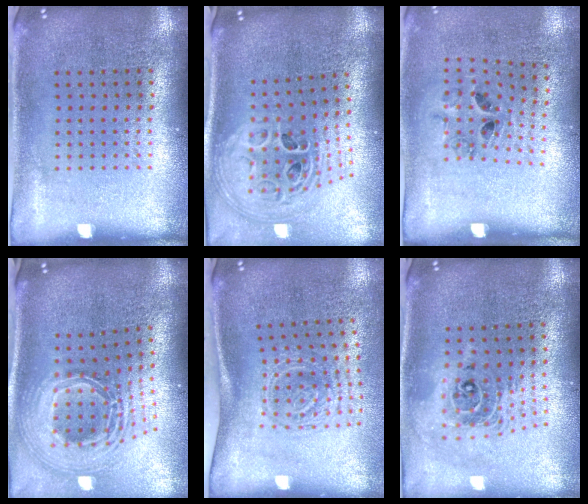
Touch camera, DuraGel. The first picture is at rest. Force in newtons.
{"total": 2.9, "press": 2.0, "slide": 2.1}
{"total": 1.4, "press": 0.8, "slide": 1.1}
{"total": 2.9, "press": 2.0, "slide": 2.1}
{"total": 1.8, "press": 1.3, "slide": 1.3}
{"total": 2.0, "press": 1.6, "slide": 1.3}